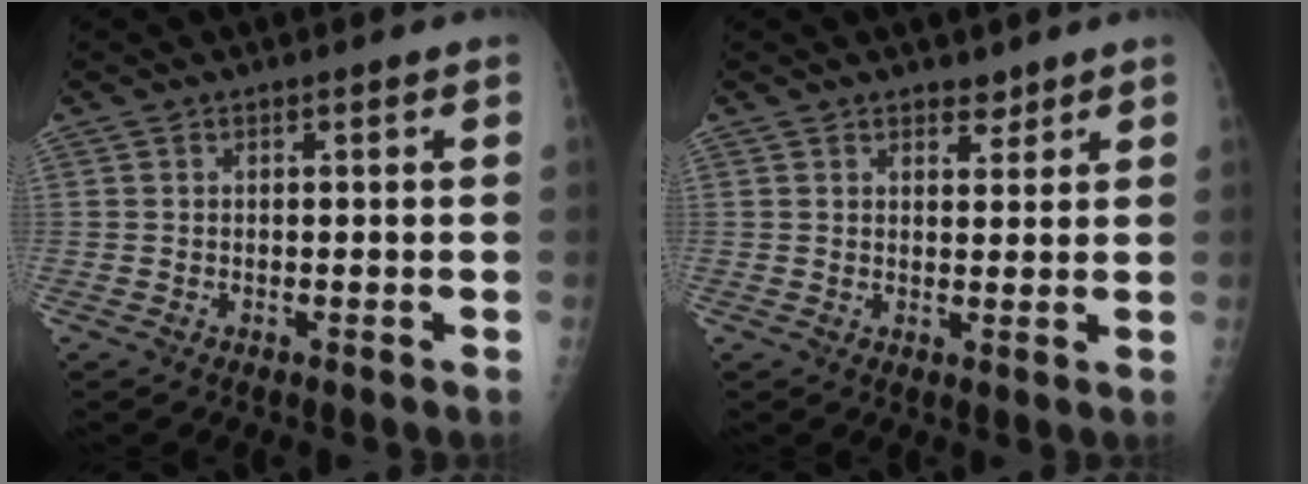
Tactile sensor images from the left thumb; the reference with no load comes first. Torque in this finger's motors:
{"motor_torque": [-0.46, 0.00, -0.24, -0.25, 0.01]}